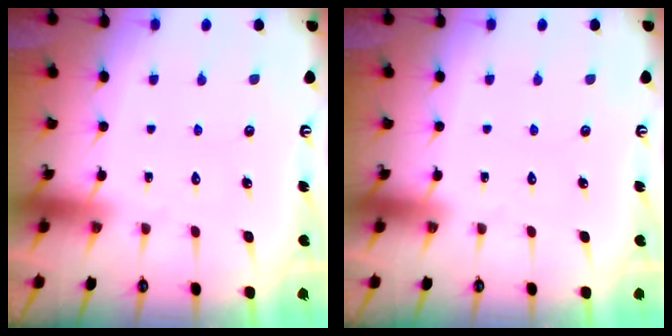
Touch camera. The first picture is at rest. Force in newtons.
{"total": 0.0}